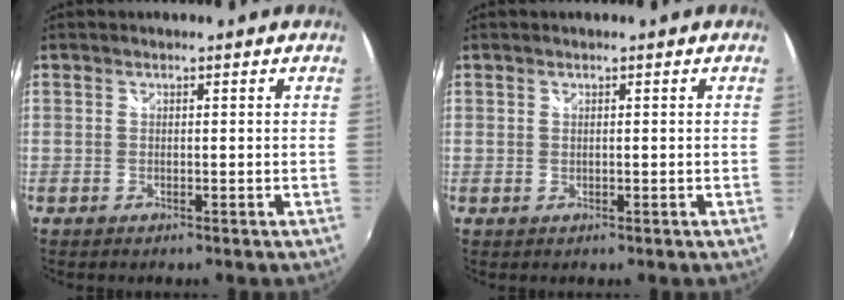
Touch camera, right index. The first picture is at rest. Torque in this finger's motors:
{"motor_torque": [-0.13, 0.13, 0.00, 0.00]}